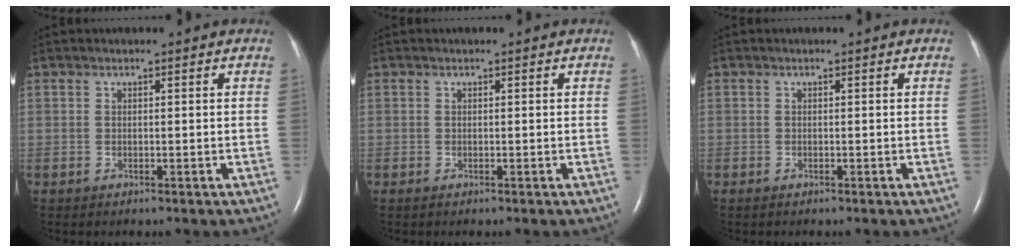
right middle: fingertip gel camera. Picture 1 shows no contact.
{"total": 0.0}
{"total": 0.0}